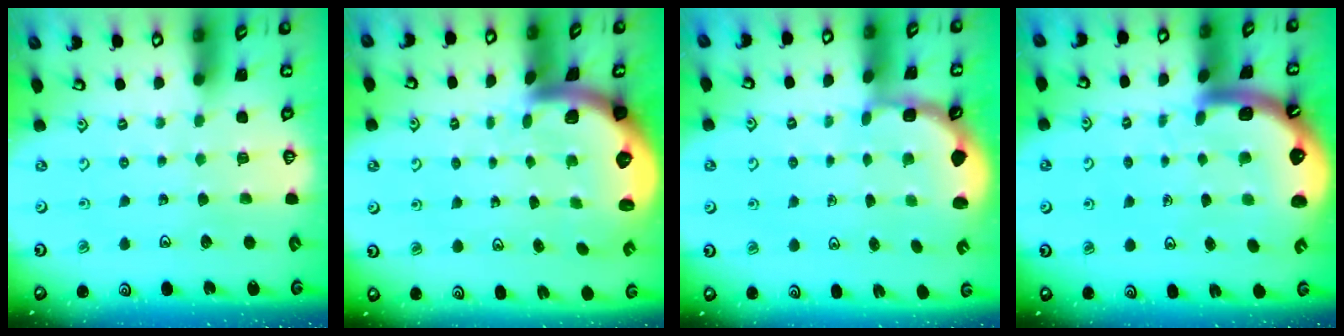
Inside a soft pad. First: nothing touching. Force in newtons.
{"total": 2.7, "press": 2.5, "slide": 0.9}
{"total": 2.5, "press": 2.1, "slide": 1.3}
{"total": 4.6, "press": 4.5, "slide": 0.6}